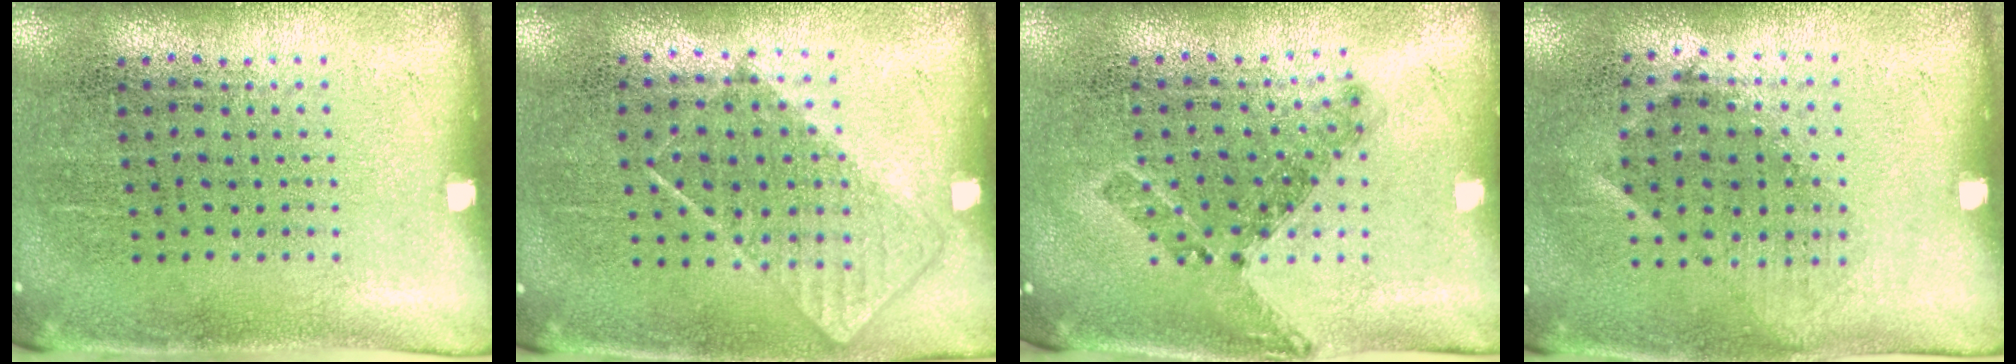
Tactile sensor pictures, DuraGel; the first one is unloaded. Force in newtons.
{"total": 0.8, "press": 0.6, "slide": 0.5}
{"total": 0.6, "press": 0.5, "slide": 0.3}
{"total": 0.9, "press": 0.7, "slide": 0.5}